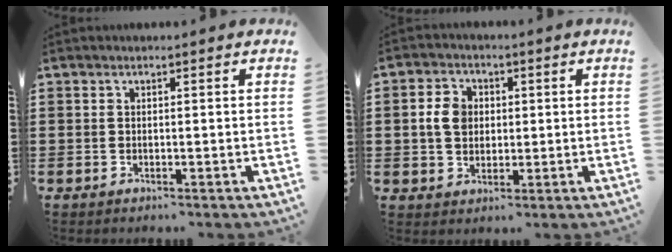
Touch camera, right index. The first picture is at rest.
{"total": 5.0, "force": [0.4, 3.9, 3.1], "torque": [-0.077, 0.013, 0.002]}